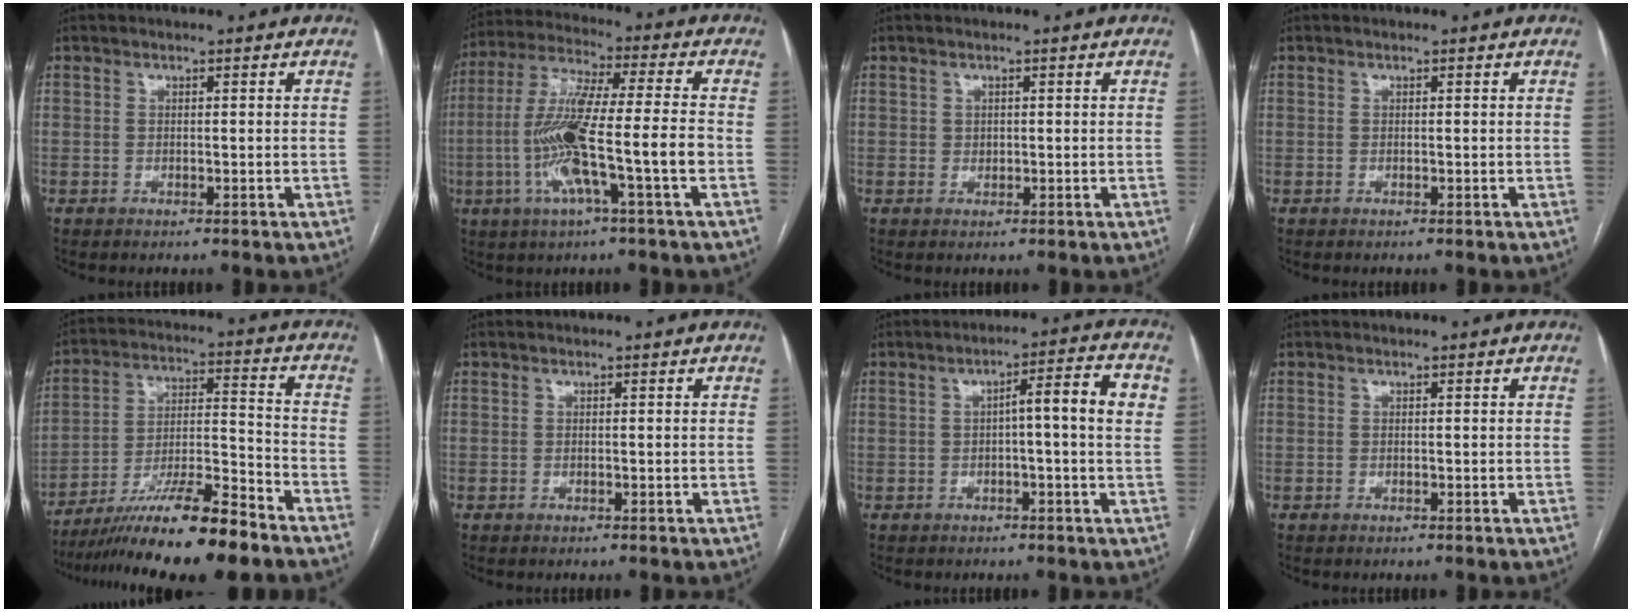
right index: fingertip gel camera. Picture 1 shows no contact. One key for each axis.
{"total": 14.0, "fx": -3.6, "fy": 0.2, "fz": 13.5, "tx": -0.271, "ty": 0.004, "tz": -0.070}
{"total": 0.8, "fx": 0.2, "fy": 0.7, "fz": 0.2, "tx": 0.000, "ty": 0.003, "tz": 0.006}
{"total": 0.0}
{"total": 16.1, "fx": -12.5, "fy": 0.2, "fz": 10.1, "tx": -0.181, "ty": -0.015, "tz": -0.218}
{"total": 0.0}
{"total": 7.1, "fx": 0.6, "fy": 0.2, "fz": 7.1, "tx": -0.099, "ty": 0.021, "tz": 0.004}
{"total": 0.0}